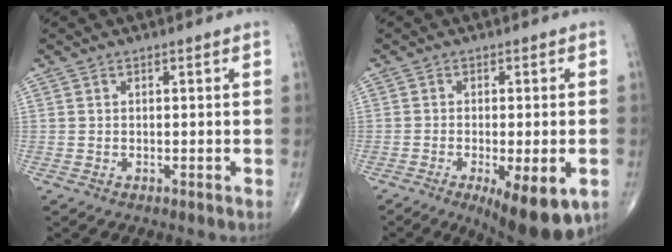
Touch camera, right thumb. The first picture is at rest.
{"total": 12.3, "force": [-5.3, 3.9, 10.4], "torque": [-0.128, -0.010, -0.069]}